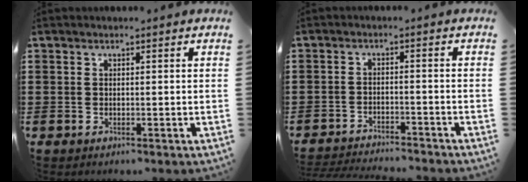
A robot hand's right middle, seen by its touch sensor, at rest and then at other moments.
{"total": 3.0, "force": [-3.0, 0.1, 0.2], "torque": [-0.007, 0.000, -0.064]}